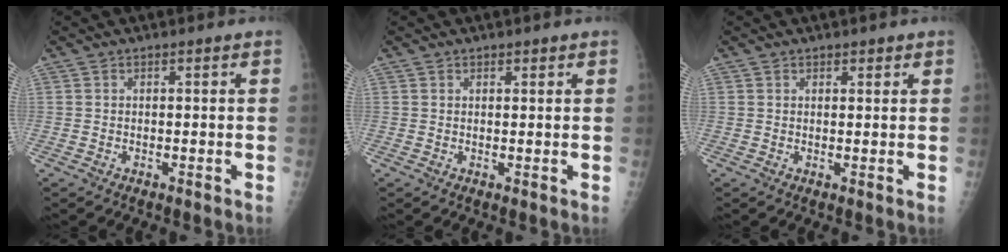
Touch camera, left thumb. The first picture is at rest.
{"total": 1.0, "force": [0.7, 0.6, 0.2], "torque": [0.007, -0.005, 0.008]}
{"total": 1.4, "force": [1.0, 0.9, 0.4], "torque": [0.010, -0.006, 0.010]}